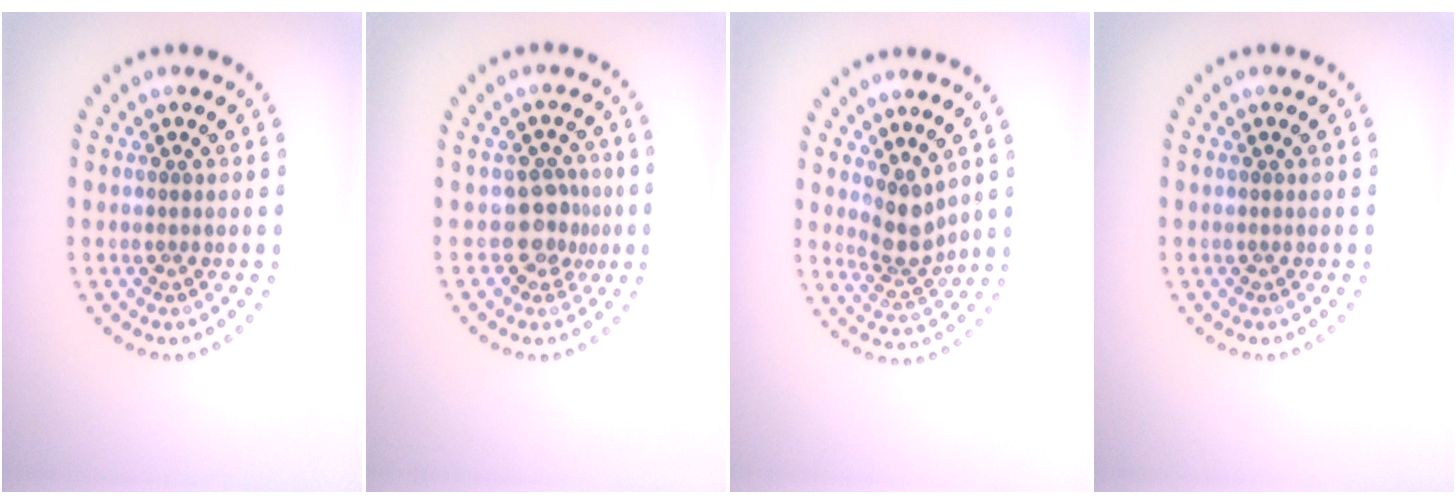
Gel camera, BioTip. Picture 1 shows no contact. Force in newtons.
{"total": 2.7, "press": 2.1, "slide": 1.7}
{"total": 2.8, "press": 2.2, "slide": 1.8}
{"total": 0.0}